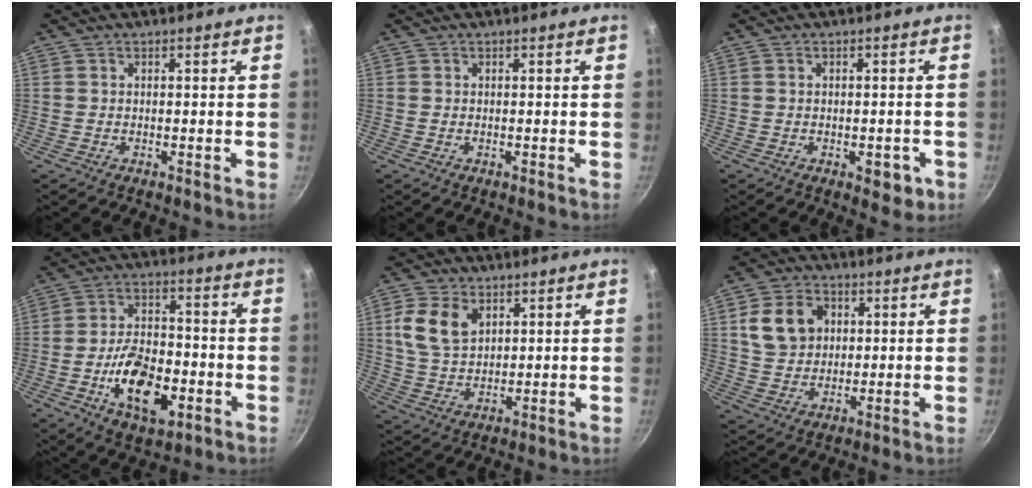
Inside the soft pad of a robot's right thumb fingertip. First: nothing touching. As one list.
[{"total": 0.0}, {"total": 4.1, "force": [-1.6, 2.1, 3.1], "torque": [-0.021, 0.005, -0.014]}, {"total": 14.5, "force": [-4.9, 7.8, 11.2], "torque": [-0.164, 0.023, -0.083]}, {"total": 9.4, "force": [3.5, 6.3, 6.1], "torque": [-0.107, -0.007, 0.073]}, {"total": 10.4, "force": [2.8, 8.3, 5.7], "torque": [-0.079, 0.001, 0.054]}]